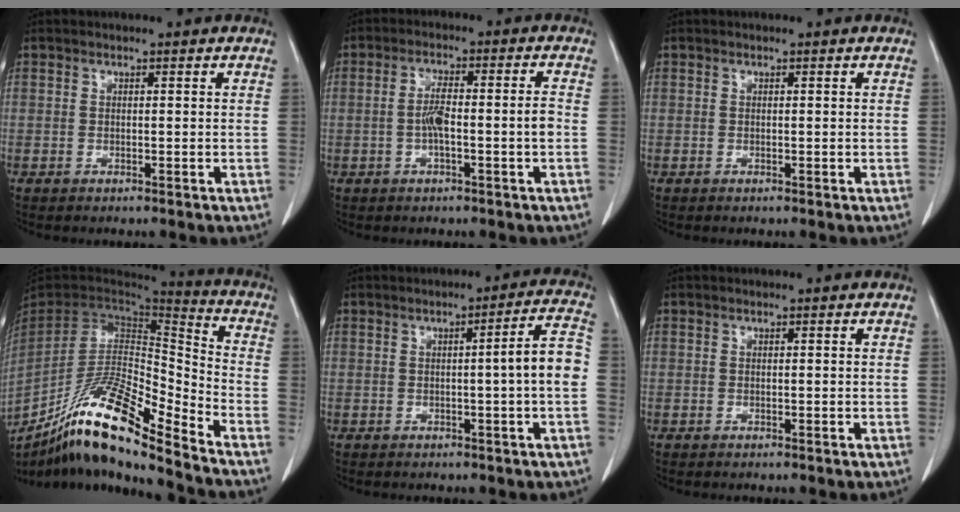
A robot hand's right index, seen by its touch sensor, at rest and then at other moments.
{"total": 5.8, "force": [-1.2, 0.4, 5.7], "torque": [-0.112, 0.016, -0.018]}
{"total": 0.0}
{"total": 18.8, "force": [-13.8, 1.1, 12.7], "torque": [-0.248, -0.015, -0.252]}
{"total": 6.1, "force": [-0.6, -0.6, 6.1], "torque": [-0.080, 0.009, -0.010]}
{"total": 0.0}